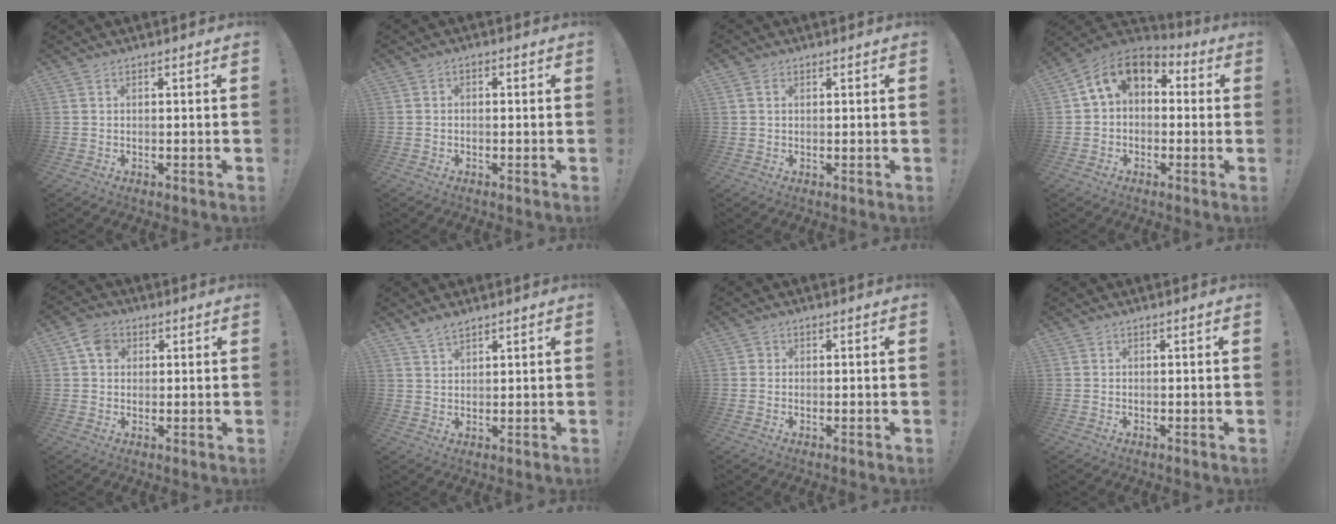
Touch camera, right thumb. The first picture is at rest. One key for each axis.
{"total": 1.5, "fx": -1.0, "fy": 0.7, "fz": 0.9, "tx": -0.018, "ty": 0.008, "tz": -0.017}
{"total": 1.9, "fx": 0.9, "fy": 1.2, "fz": 1.0, "tx": -0.014, "ty": 0.001, "tz": 0.016}
{"total": 11.5, "fx": 3.4, "fy": 7.8, "fz": 7.7, "tx": -0.130, "ty": 0.007, "tz": 0.068}
{"total": 6.0, "fx": 2.3, "fy": 4.7, "fz": 3.1, "tx": -0.049, "ty": 0.001, "tz": 0.044}
{"total": 3.8, "fx": 3.3, "fy": 1.2, "fz": 1.5, "tx": -0.022, "ty": -0.024, "tz": 0.061}
{"total": 0.9, "fx": 0.2, "fy": 0.8, "fz": 0.2, "tx": -0.004, "ty": 0.003, "tz": 0.005}
{"total": 0.0}